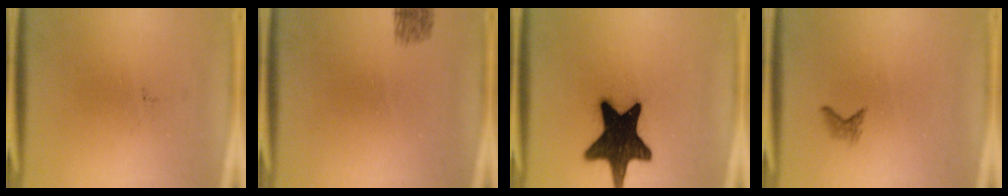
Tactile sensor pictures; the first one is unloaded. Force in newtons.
{"total": 1.9}
{"total": 18.6}
{"total": 1.0}